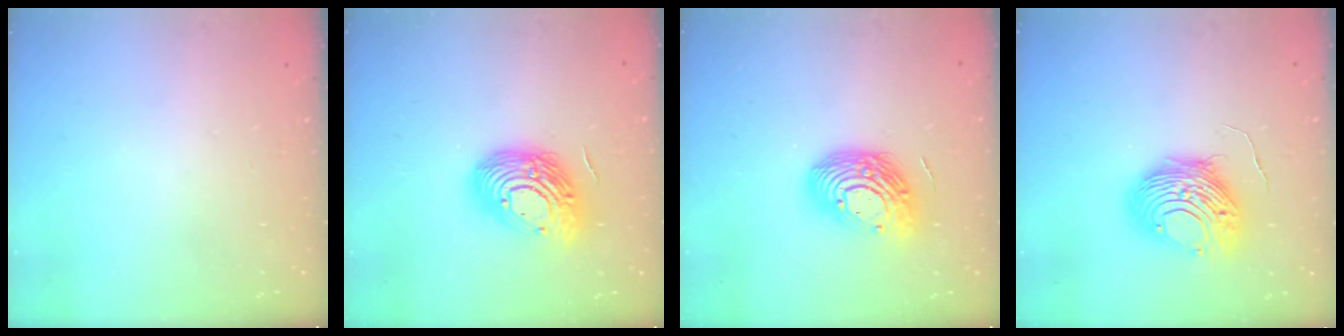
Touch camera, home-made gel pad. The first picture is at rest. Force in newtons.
{"total": 17.3, "press": 17.2, "slide": 1.2}
{"total": 14.8, "press": 14.8, "slide": 1.0}
{"total": 12.5, "press": 12.4, "slide": 1.4}